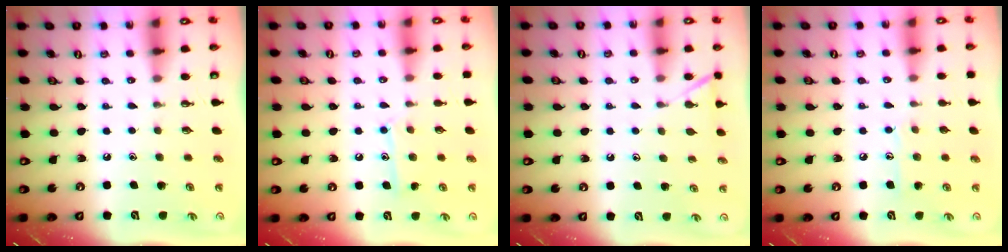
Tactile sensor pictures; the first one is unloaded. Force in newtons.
{"total": 8.8, "press": 8.8, "slide": 0.6}
{"total": 6.2, "press": 6.2, "slide": 0.7}
{"total": 7.8, "press": 7.8, "slide": 0.7}